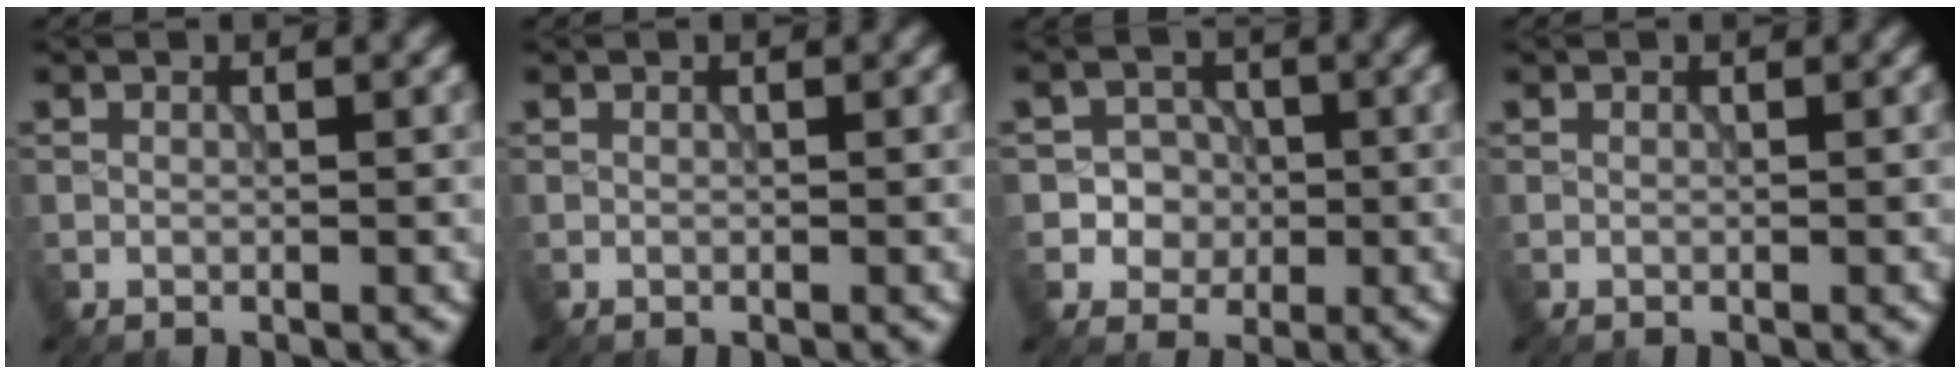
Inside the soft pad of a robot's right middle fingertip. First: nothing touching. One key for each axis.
{"total": 0.0}
{"total": 3.6, "fx": -0.7, "fy": 3.5, "fz": 0.9, "tx": 0.004, "ty": 0.012, "tz": -0.027}
{"total": 0.0}